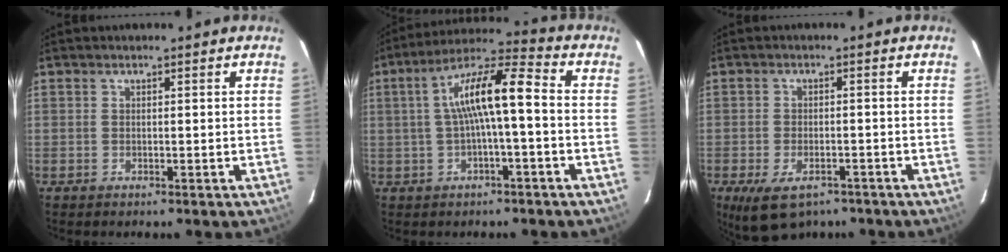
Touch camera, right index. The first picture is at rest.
{"total": 10.9, "force": [-0.3, 1.8, 10.8], "torque": [-0.199, 0.028, -0.006]}
{"total": 8.2, "force": [-5.3, 4.1, 4.8], "torque": [-0.100, -0.023, -0.082]}